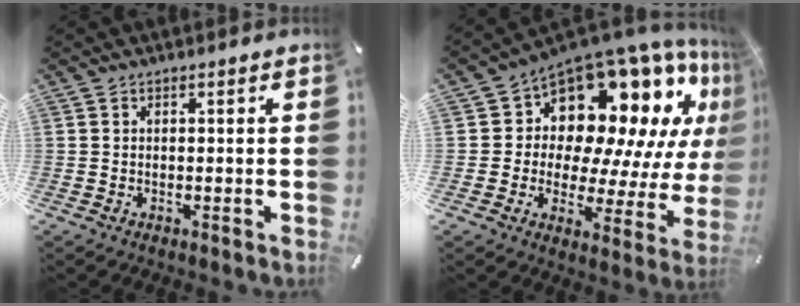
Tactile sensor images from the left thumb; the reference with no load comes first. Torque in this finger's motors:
{"motor_torque": [1.42, 1.98, 2.09, -0.69, 0.37]}